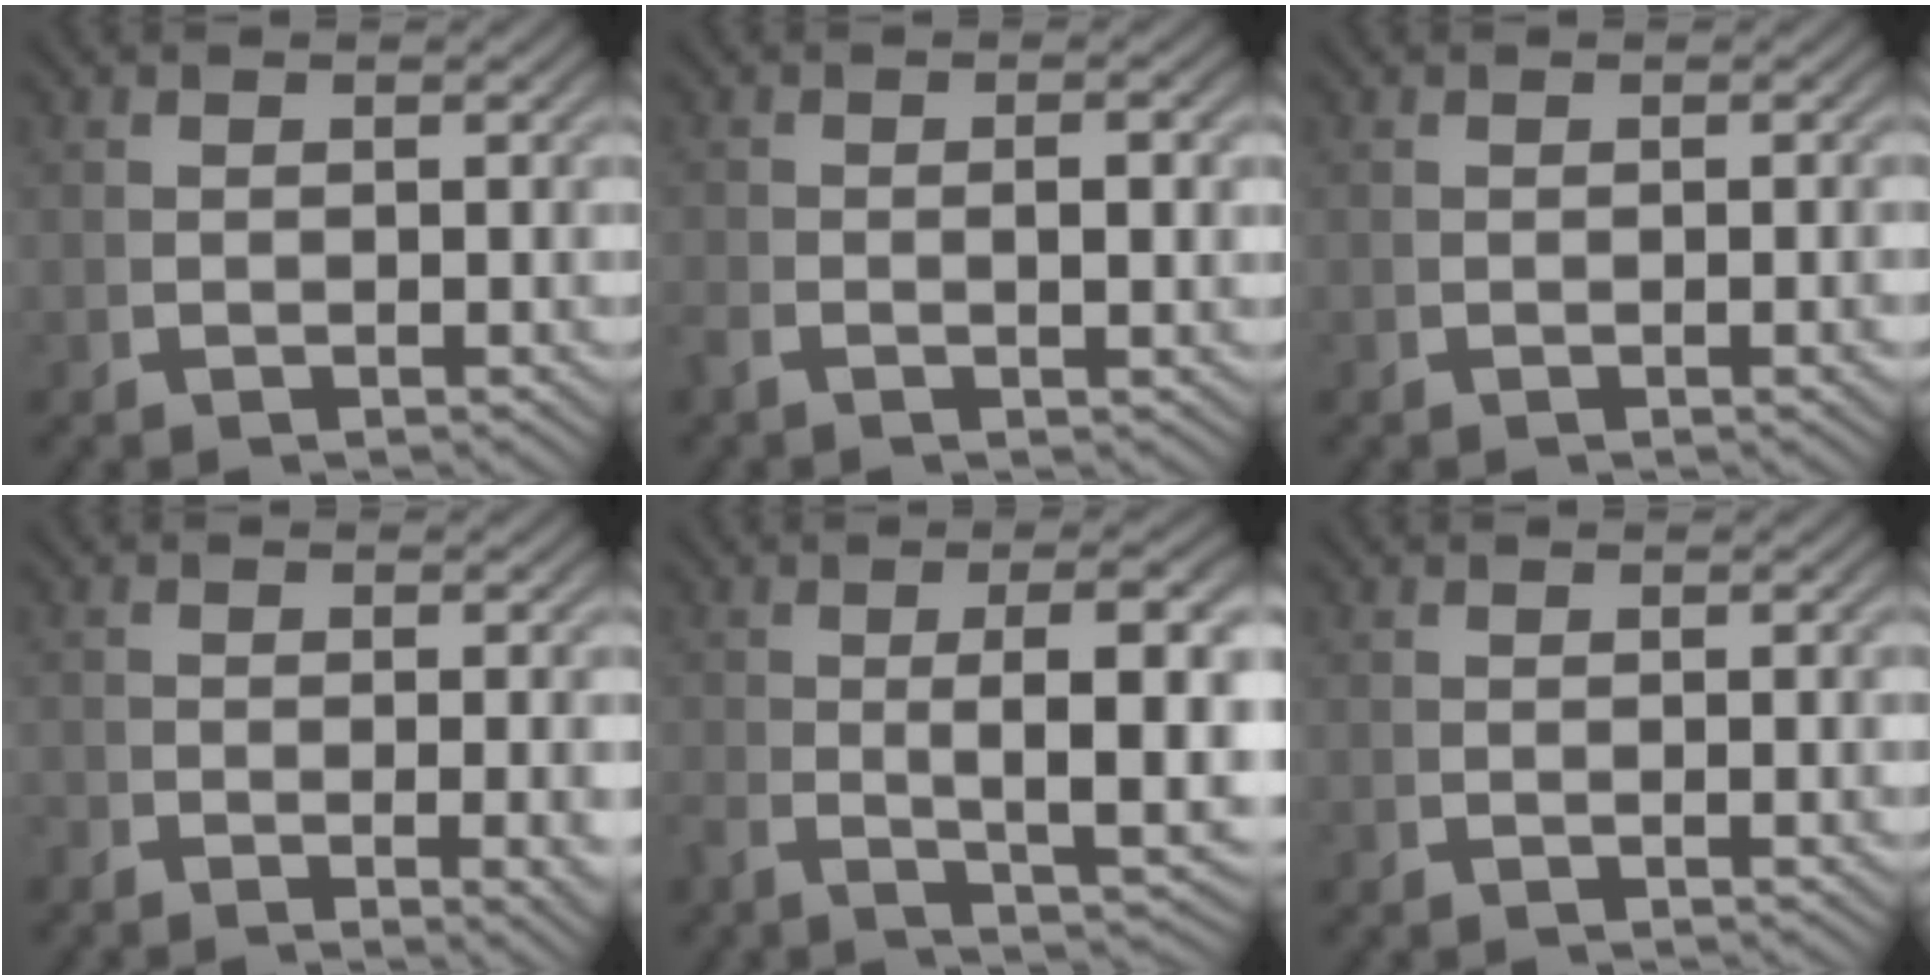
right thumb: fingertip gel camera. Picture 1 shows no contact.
{"total": 1.8, "force": [-0.2, 0.4, 1.7], "torque": [-0.031, -0.003, -0.006]}
{"total": 0.8, "force": [-0.2, 0.0, 0.8], "torque": [-0.011, 0.005, -0.004]}
{"total": 2.2, "force": [-0.7, 0.3, 2.0], "torque": [-0.023, -0.002, -0.012]}
{"total": 7.8, "force": [-0.3, 2.3, 7.4], "torque": [-0.124, -0.005, -0.001]}
{"total": 0.6, "force": [0.0, 0.0, 0.6], "torque": [-0.012, 0.002, 0.001]}